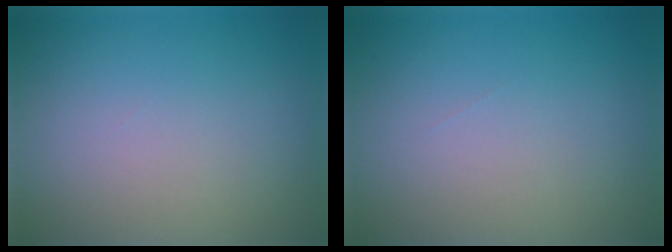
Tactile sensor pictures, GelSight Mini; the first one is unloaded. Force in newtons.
{"total": 0.0}